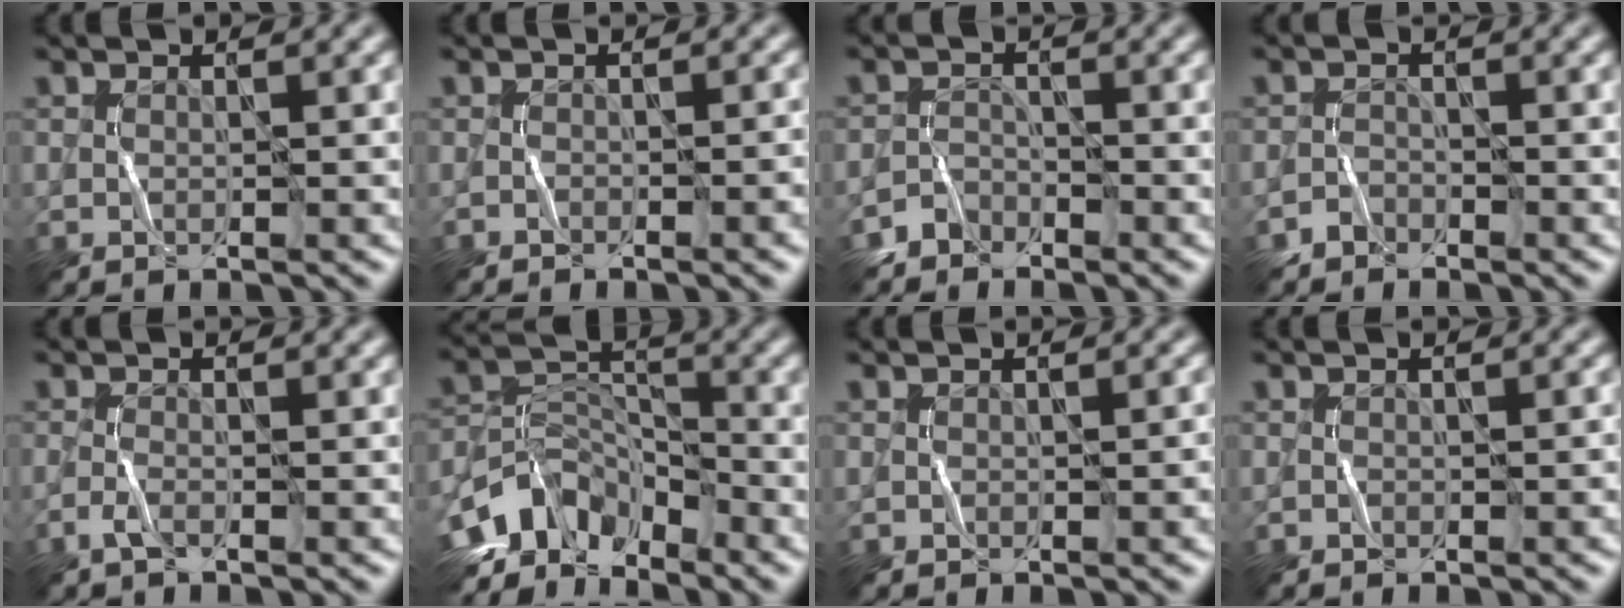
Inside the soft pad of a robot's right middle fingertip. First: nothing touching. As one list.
[{"total": 2.5, "force": [-1.8, 0.7, 1.6], "torque": [-0.013, 0.018, -0.022]}, {"total": 1.7, "force": [-1.5, 0.5, -0.6], "torque": [0.011, 0.013, -0.032]}, {"total": 1.2, "force": [-1.1, 0.3, -0.4], "torque": [0.007, 0.012, -0.022]}, {"total": 1.1, "force": [-1.0, 0.1, 0.4], "torque": [-0.012, 0.007, -0.026]}, {"total": 6.0, "force": [-4.4, 3.4, 2.4], "torque": [-0.034, 0.006, -0.092]}, {"total": 1.6, "force": [-0.8, 0.6, 1.3], "torque": [0.004, 0.018, -0.008]}, {"total": 0.9, "force": [-0.9, 0.2, 0.3], "torque": [0.007, 0.014, -0.012]}]